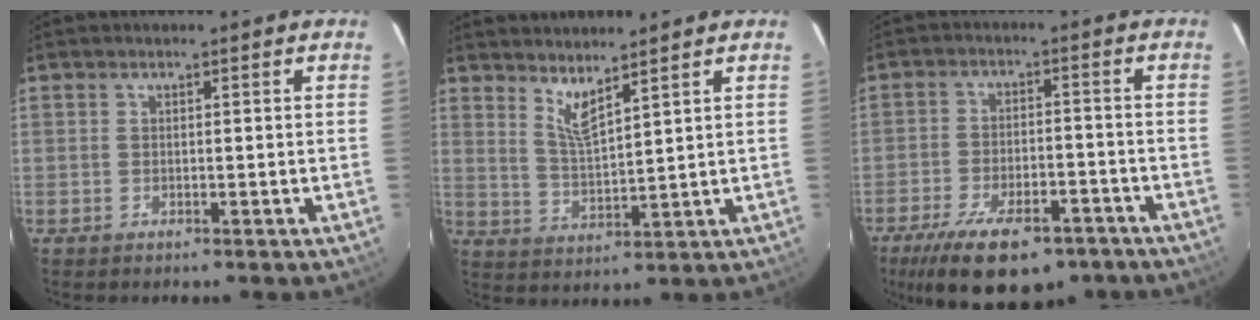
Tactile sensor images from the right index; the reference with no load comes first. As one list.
[{"total": 5.1, "force": [4.1, 0.4, 3.1], "torque": [-0.060, -0.011, 0.078]}, {"total": 17.3, "force": [-11.6, 7.3, 10.5], "torque": [-0.207, -0.022, -0.173]}]